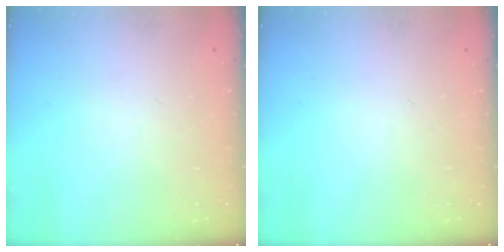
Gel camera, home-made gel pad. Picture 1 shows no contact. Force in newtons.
{"total": 0.0}